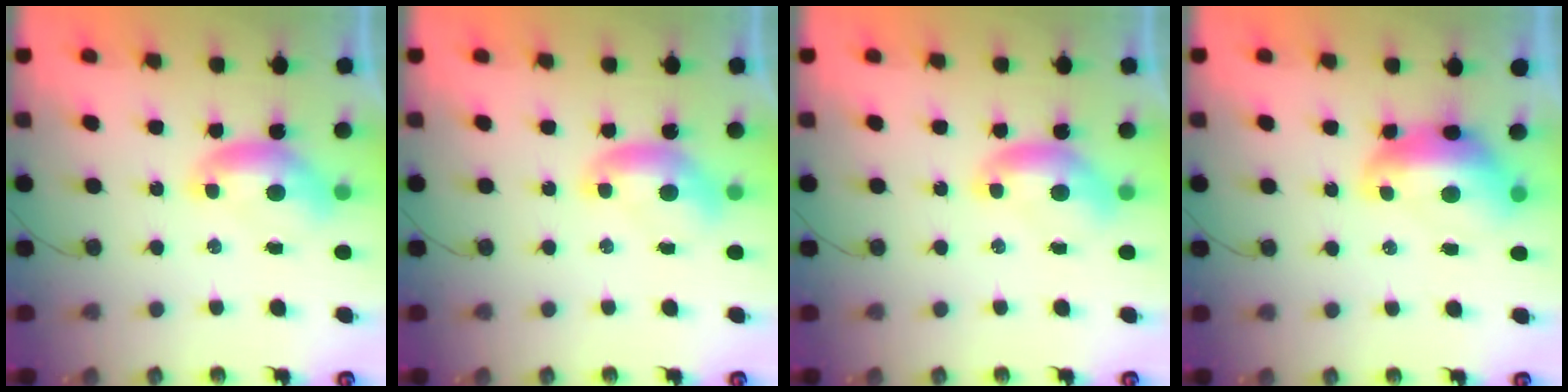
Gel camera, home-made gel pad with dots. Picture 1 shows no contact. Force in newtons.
{"total": 0.0}
{"total": 0.0}
{"total": 2.9, "press": 2.8, "slide": 0.7}